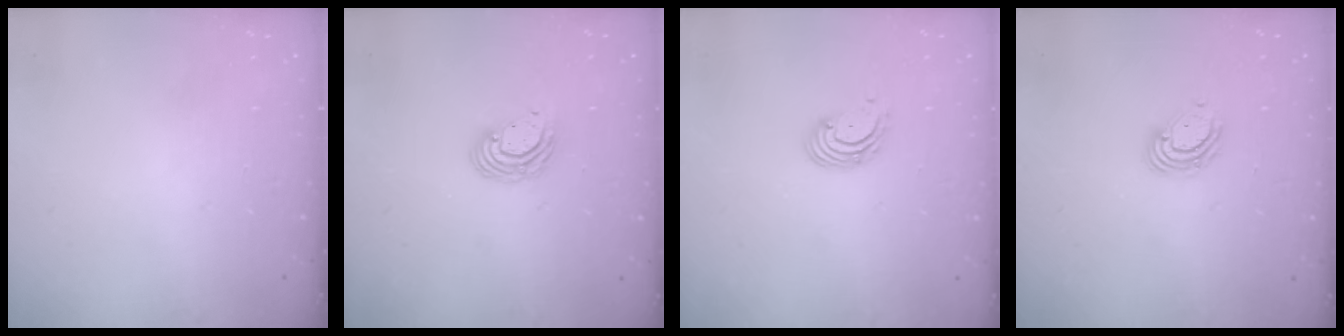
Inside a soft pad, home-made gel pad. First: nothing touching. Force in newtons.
{"total": 7.3, "press": 7.1, "slide": 1.3}
{"total": 2.7, "press": 2.7, "slide": 0.1}
{"total": 6.2, "press": 6.1, "slide": 1.0}